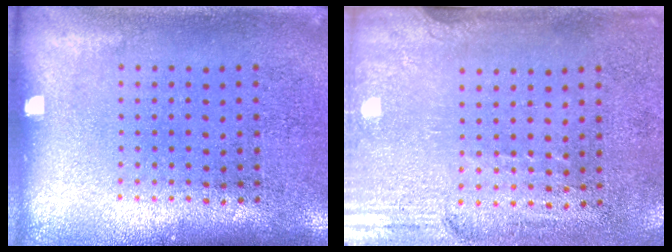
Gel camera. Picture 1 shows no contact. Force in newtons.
{"total": 2.9, "press": 2.5, "slide": 1.5}